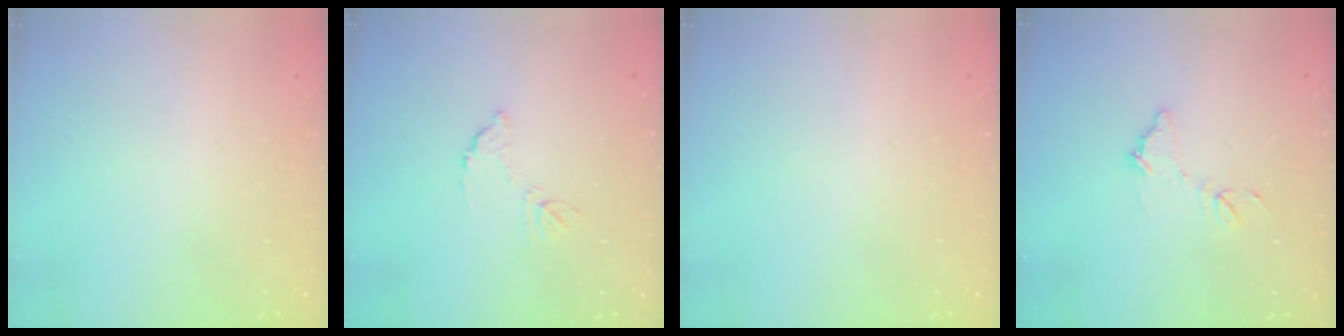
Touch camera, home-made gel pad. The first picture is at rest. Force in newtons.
{"total": 7.7, "press": 7.7, "slide": 0.4}
{"total": 0.0}
{"total": 8.4, "press": 8.4, "slide": 0.2}